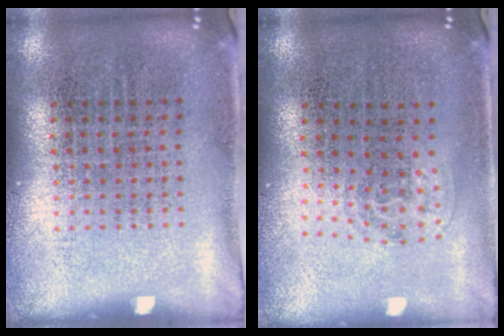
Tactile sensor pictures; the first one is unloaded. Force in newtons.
{"total": 1.1, "press": 0.7, "slide": 0.8}